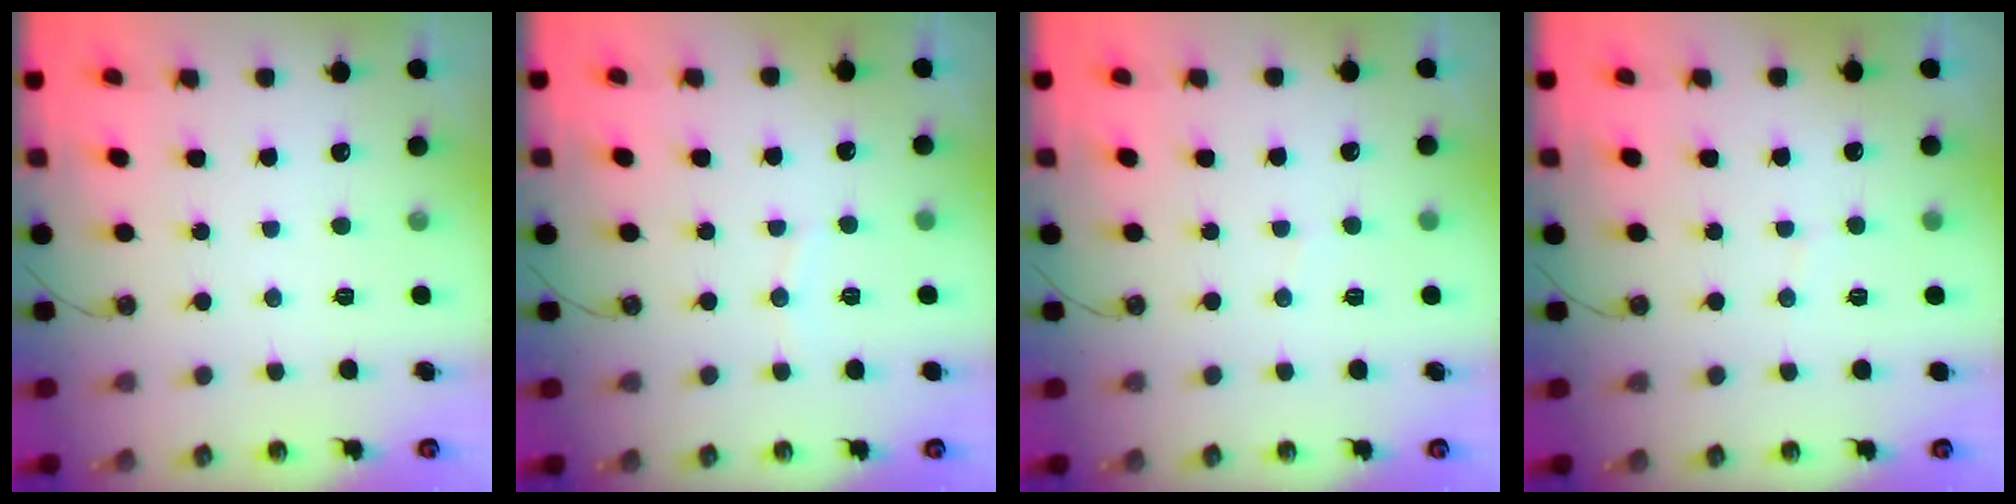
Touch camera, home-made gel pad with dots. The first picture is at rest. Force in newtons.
{"total": 3.4, "press": 3.4, "slide": 0.3}
{"total": 2.6, "press": 2.6, "slide": 0.2}
{"total": 1.8, "press": 1.8, "slide": 0.1}